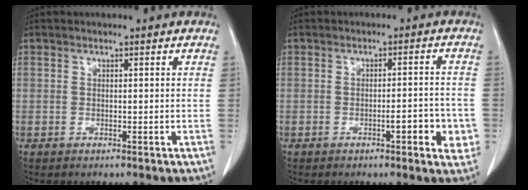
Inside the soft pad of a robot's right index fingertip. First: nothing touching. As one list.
[{"total": 5.3, "force": [-2.0, 1.3, 4.7], "torque": [-0.055, 0.003, -0.023]}]